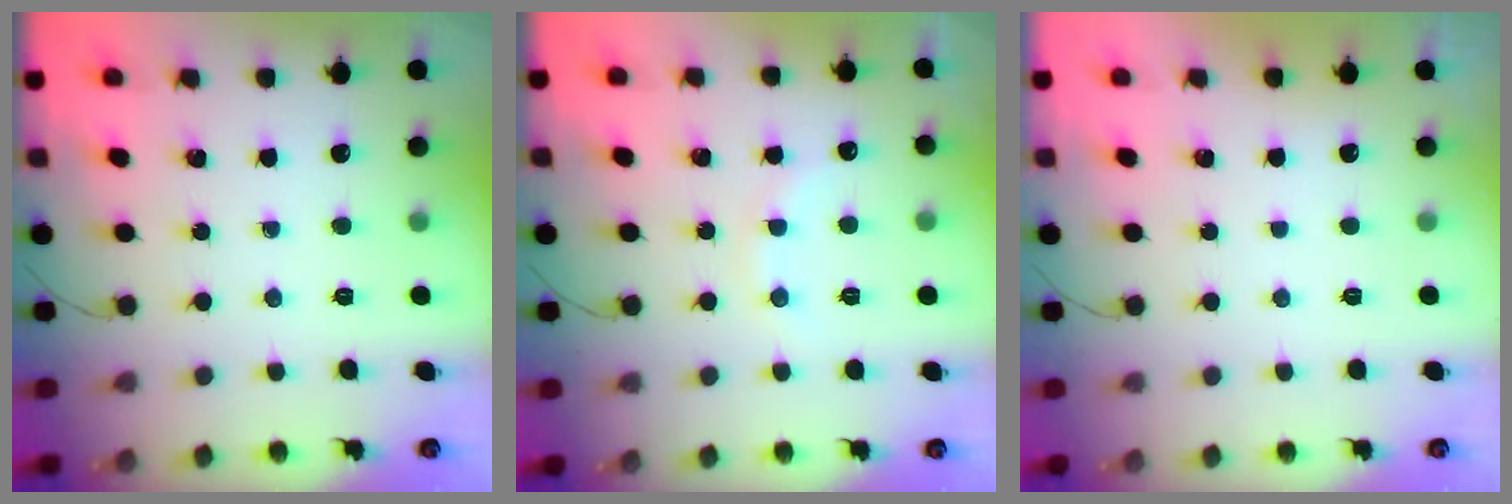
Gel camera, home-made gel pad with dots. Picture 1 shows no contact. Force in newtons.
{"total": 6.7, "press": 6.5, "slide": 1.6}
{"total": 2.9, "press": 2.9, "slide": 0.1}